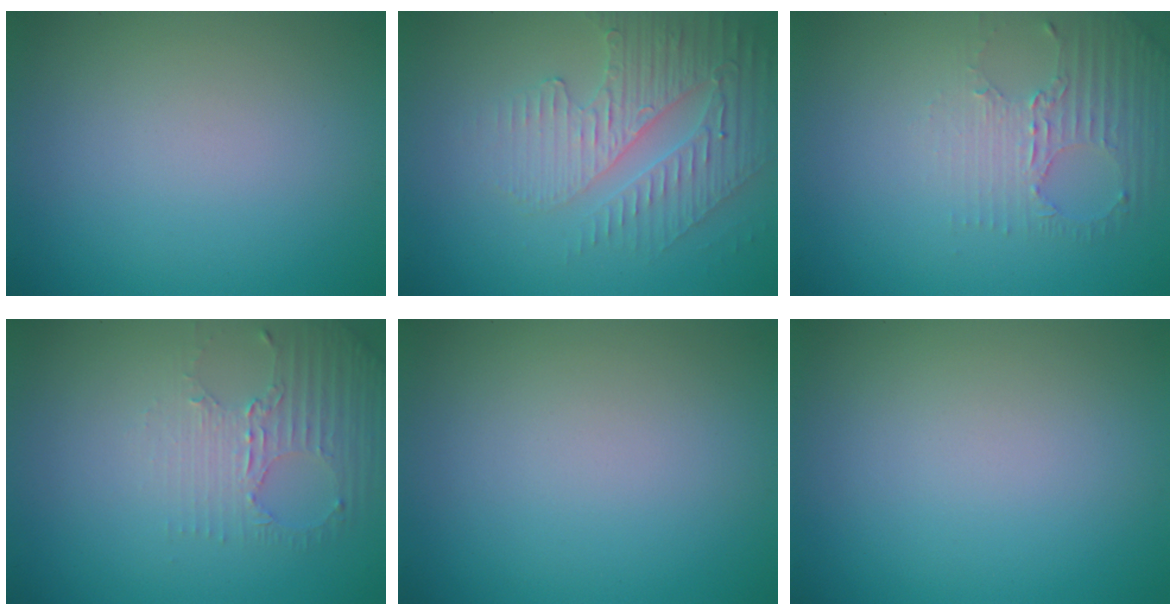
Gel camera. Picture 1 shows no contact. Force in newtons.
{"total": 3.8, "press": 3.6, "slide": 1.2}
{"total": 2.6, "press": 1.9, "slide": 1.9}
{"total": 2.6, "press": 1.9, "slide": 1.9}
{"total": 0.0}
{"total": 0.0}